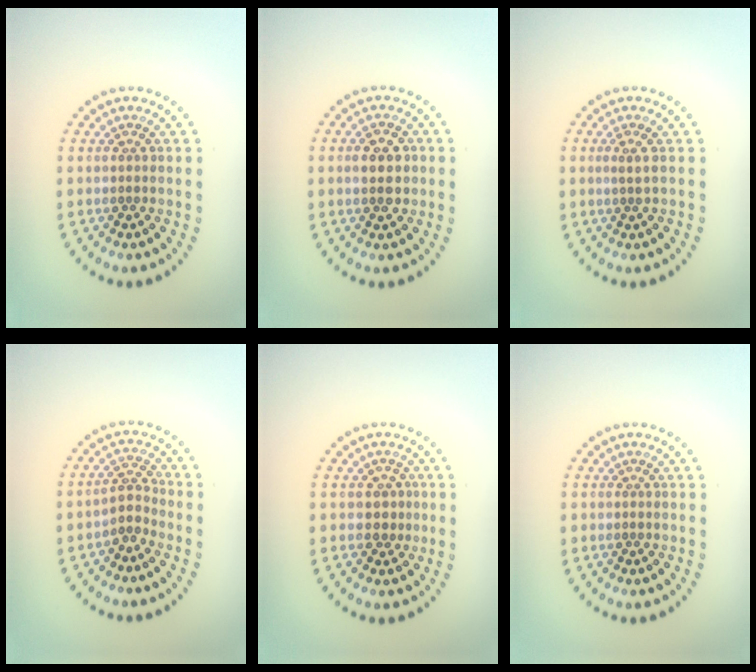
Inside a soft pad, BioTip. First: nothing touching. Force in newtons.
{"total": 2.8, "press": 2.8, "slide": 0.1}
{"total": 0.8, "press": 0.5, "slide": 0.6}
{"total": 2.1, "press": 1.6, "slide": 1.4}
{"total": 1.8, "press": 1.4, "slide": 1.2}
{"total": 0.0}